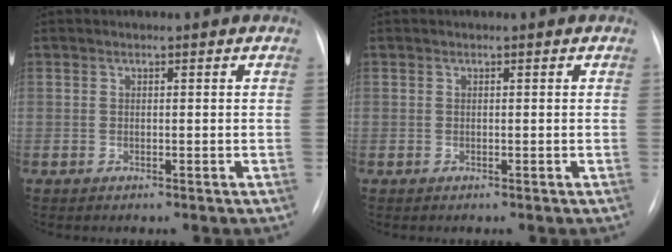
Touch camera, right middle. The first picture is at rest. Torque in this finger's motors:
{"motor_torque": [-0.33, 0.08, -0.08, -0.01]}